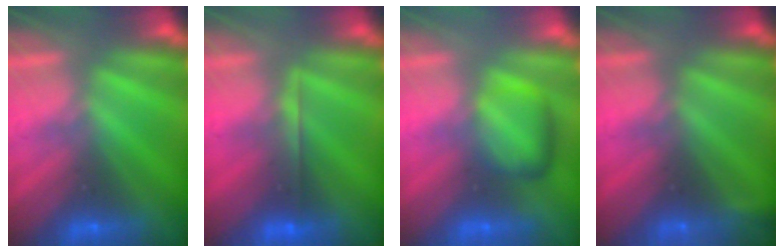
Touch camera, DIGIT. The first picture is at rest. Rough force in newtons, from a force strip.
{"total": 2.6}
{"total": 2.4}
{"total": 2.4}